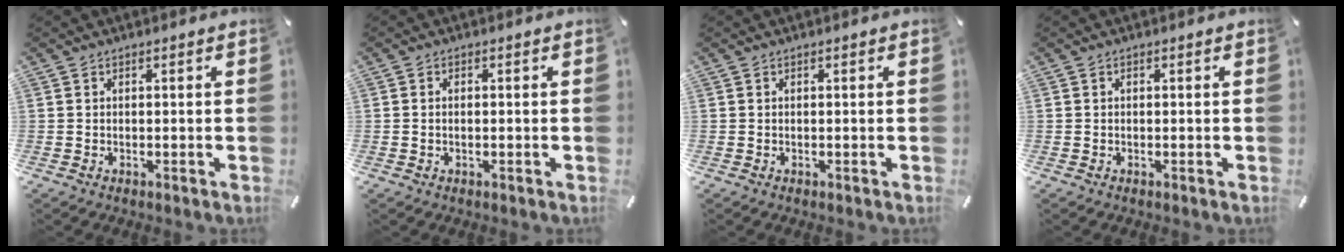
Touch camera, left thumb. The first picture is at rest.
{"total": 1.1, "force": [-0.2, 0.6, 0.9], "torque": [-0.018, 0.001, -0.004]}
{"total": 0.0}
{"total": 0.0}